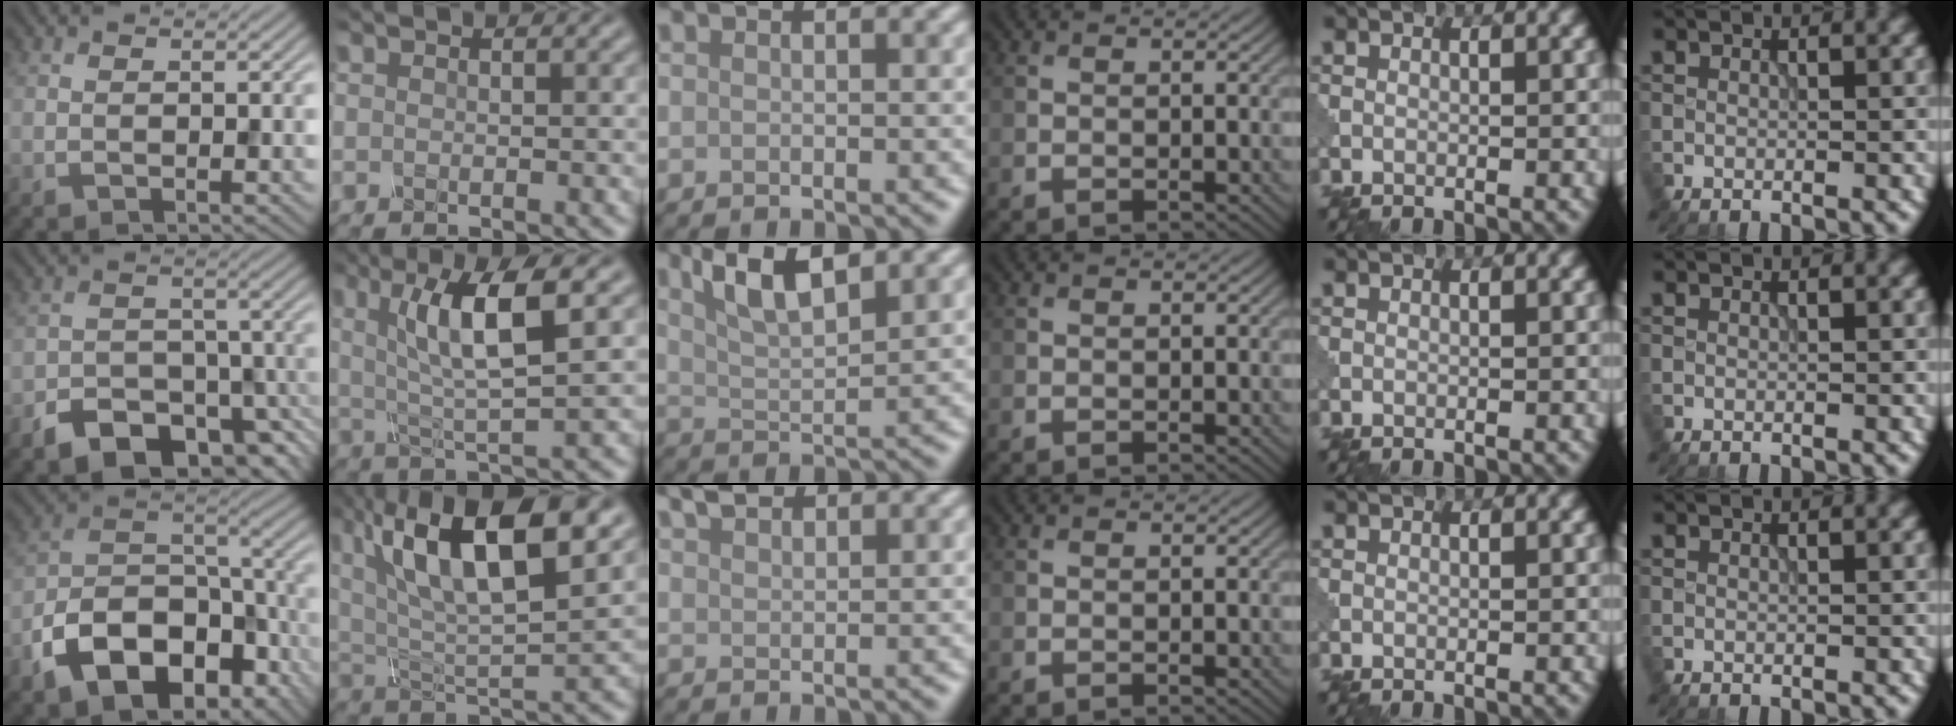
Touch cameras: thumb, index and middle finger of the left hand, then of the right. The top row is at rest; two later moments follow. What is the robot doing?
{"motion": "shake", "object": "sieve"}